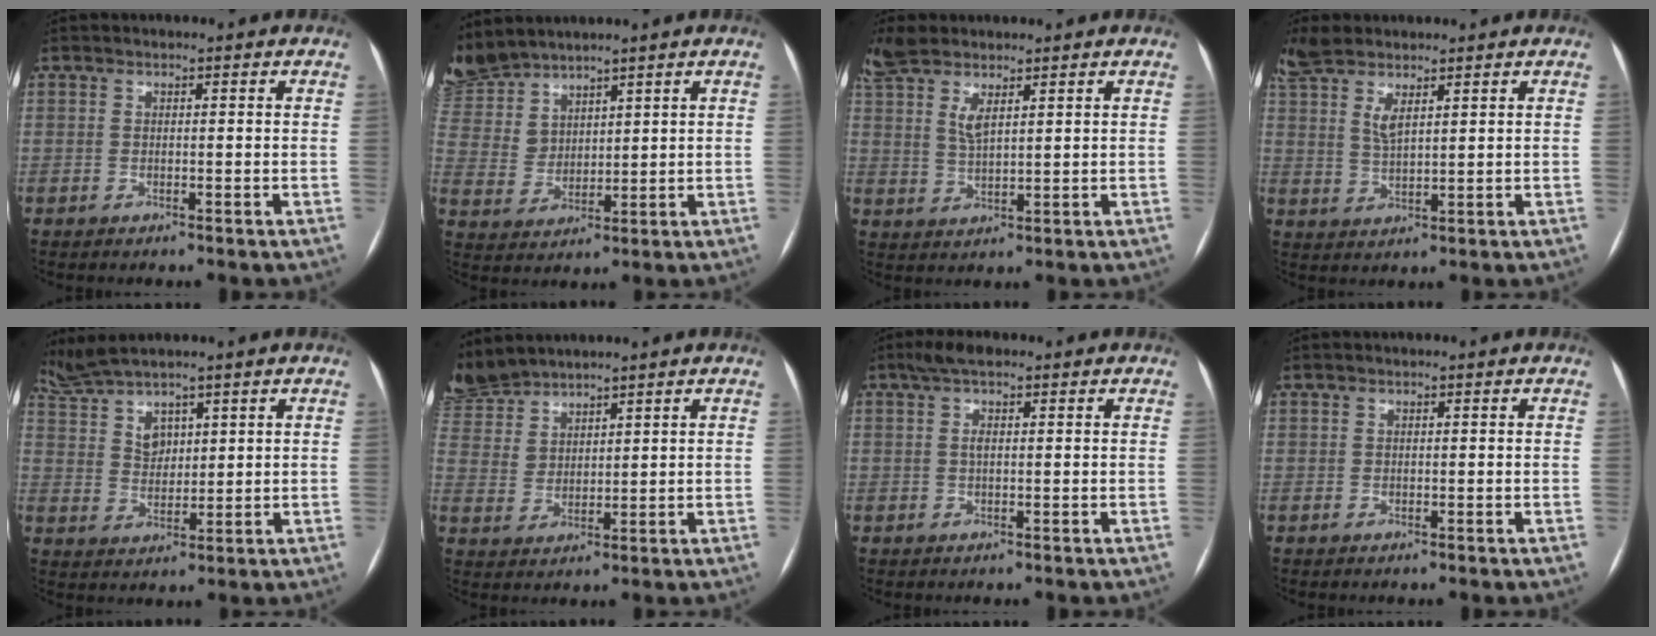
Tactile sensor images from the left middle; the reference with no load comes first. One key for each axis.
{"total": 10.6, "fx": 9.5, "fy": 4.2, "fz": 2.0, "tx": -0.067, "ty": 0.003, "tz": 0.213}
{"total": 7.8, "fx": 5.3, "fy": 2.3, "fz": 5.2, "tx": -0.121, "ty": 0.007, "tz": 0.108}
{"total": 7.5, "fx": 5.2, "fy": 2.2, "fz": 5.0, "tx": -0.116, "ty": 0.007, "tz": 0.107}
{"total": 6.7, "fx": 5.4, "fy": 2.2, "fz": 3.3, "tx": -0.082, "ty": 0.017, "tz": 0.122}
{"total": 8.3, "fx": 7.9, "fy": 2.5, "fz": 0.9, "tx": -0.037, "ty": 0.004, "tz": 0.178}
{"total": 3.3, "fx": 1.8, "fy": 1.1, "fz": 2.6, "tx": -0.060, "ty": 0.020, "tz": 0.033}
{"total": 0.0}